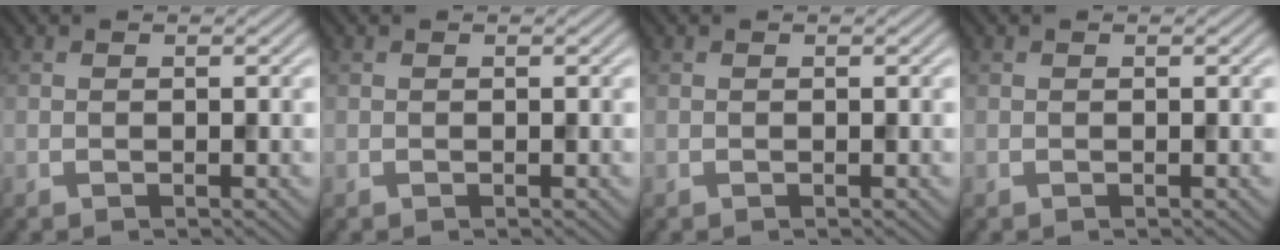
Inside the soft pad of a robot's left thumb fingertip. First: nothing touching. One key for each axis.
{"total": 0.0}
{"total": 0.0}
{"total": 0.0}